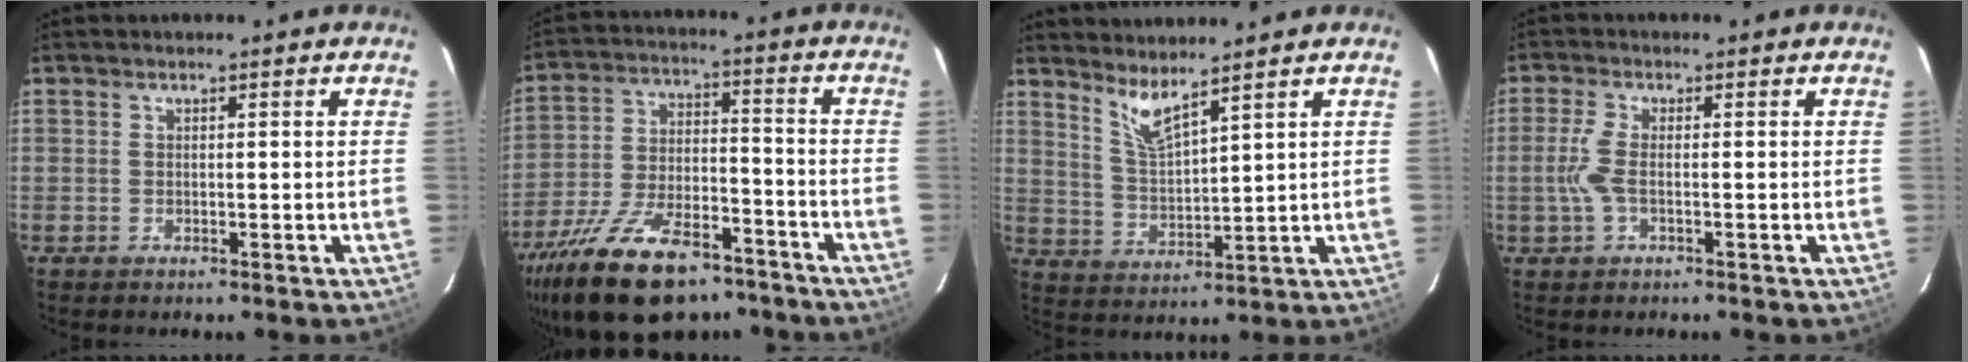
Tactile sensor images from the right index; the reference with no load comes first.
{"total": 23.1, "force": [-16.6, 9.7, 12.8], "torque": [-0.250, -0.018, -0.258]}
{"total": 5.8, "force": [4.7, 0.3, 3.3], "torque": [-0.068, -0.010, 0.100]}
{"total": 3.8, "force": [-0.9, 0.7, 3.7], "torque": [-0.089, 0.001, -0.017]}